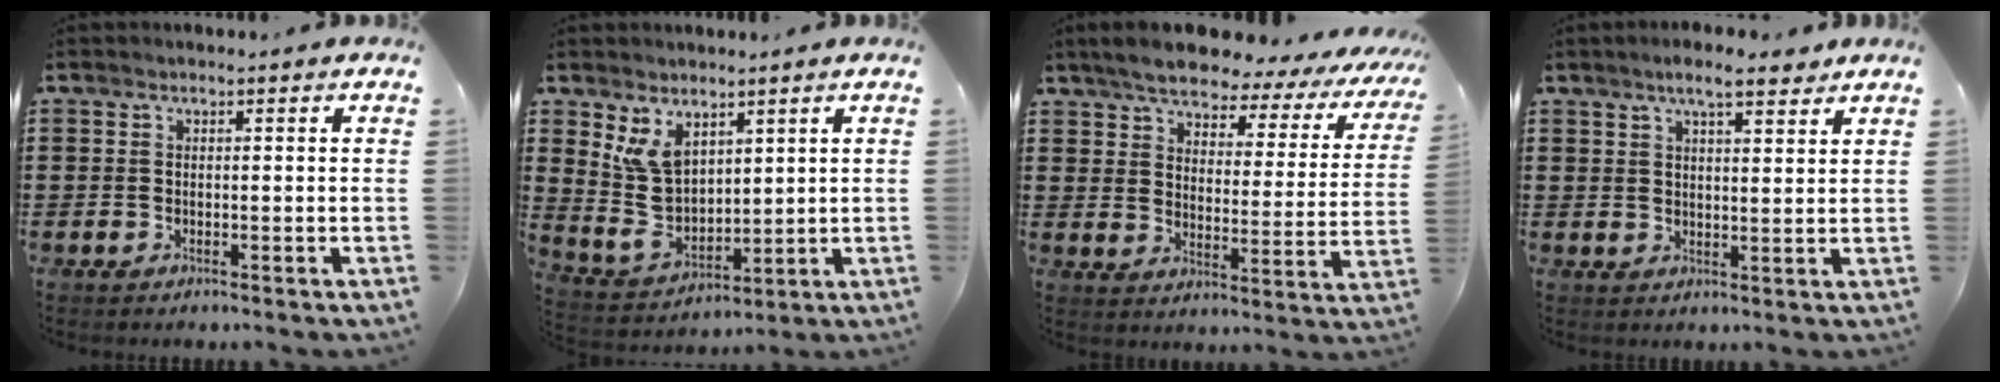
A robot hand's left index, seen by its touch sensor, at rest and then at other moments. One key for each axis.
{"total": 7.6, "fx": 4.1, "fy": 4.9, "fz": 4.0, "tx": -0.110, "ty": -0.007, "tz": 0.078}
{"total": 5.4, "fx": 5.0, "fy": 1.0, "fz": 1.9, "tx": -0.065, "ty": -0.033, "tz": 0.081}
{"total": 5.5, "fx": 4.2, "fy": 1.3, "fz": 3.2, "tx": -0.071, "ty": 0.002, "tz": 0.076}